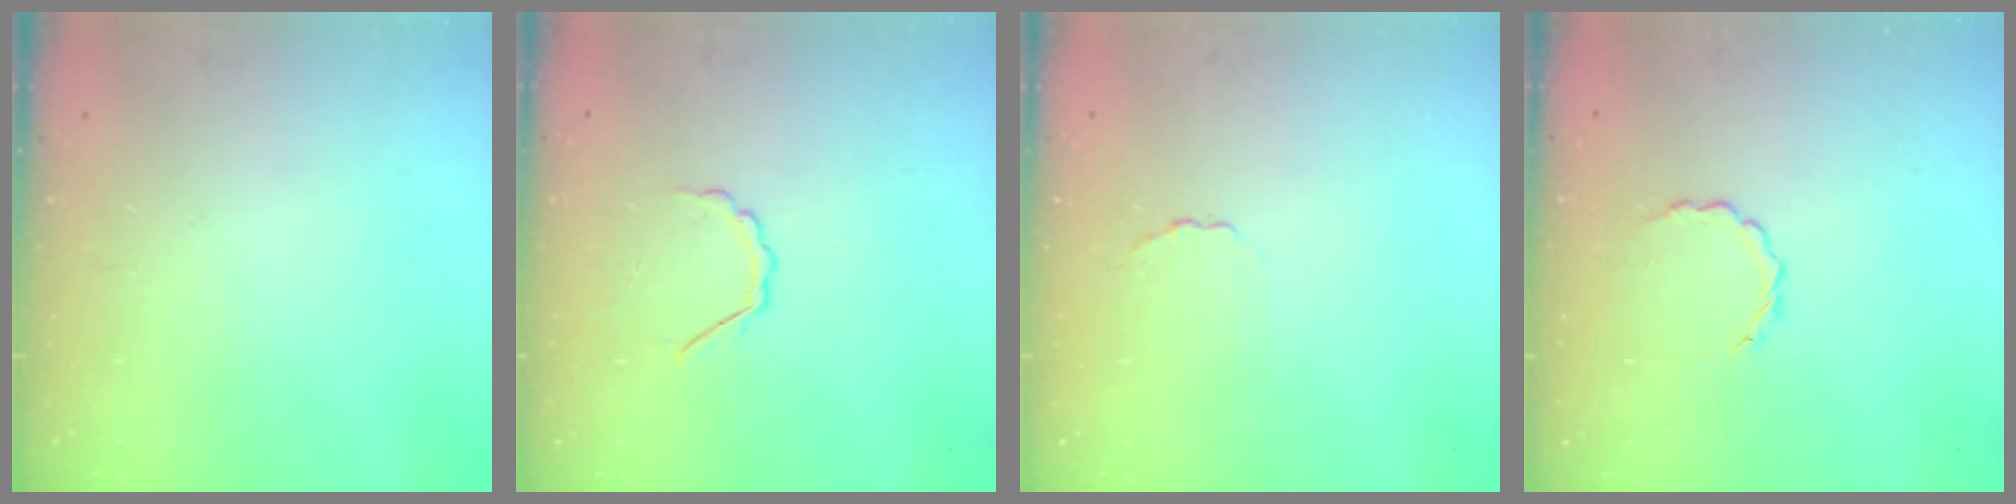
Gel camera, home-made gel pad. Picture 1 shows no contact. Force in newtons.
{"total": 3.6, "press": 3.5, "slide": 0.8}
{"total": 1.6, "press": 1.5, "slide": 0.5}
{"total": 3.1, "press": 3.0, "slide": 1.1}